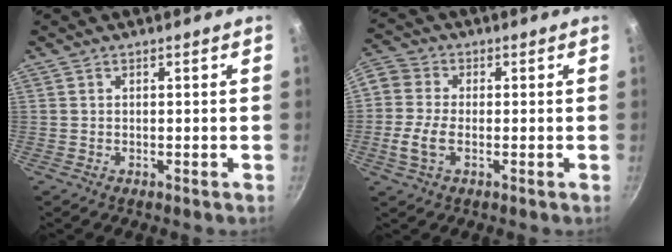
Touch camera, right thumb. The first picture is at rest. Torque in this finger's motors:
{"motor_torque": [-0.03, 0.26, 0.63, -0.53, 0.07]}